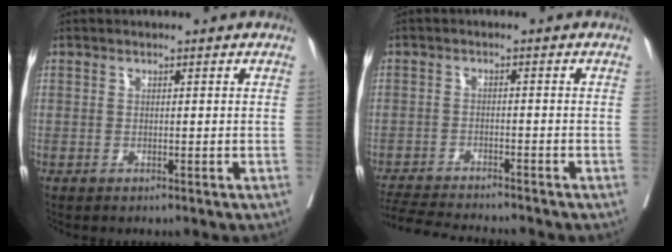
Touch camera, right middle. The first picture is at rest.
{"total": 9.6, "force": [-9.1, 0.1, 2.9], "torque": [-0.045, -0.010, -0.146]}